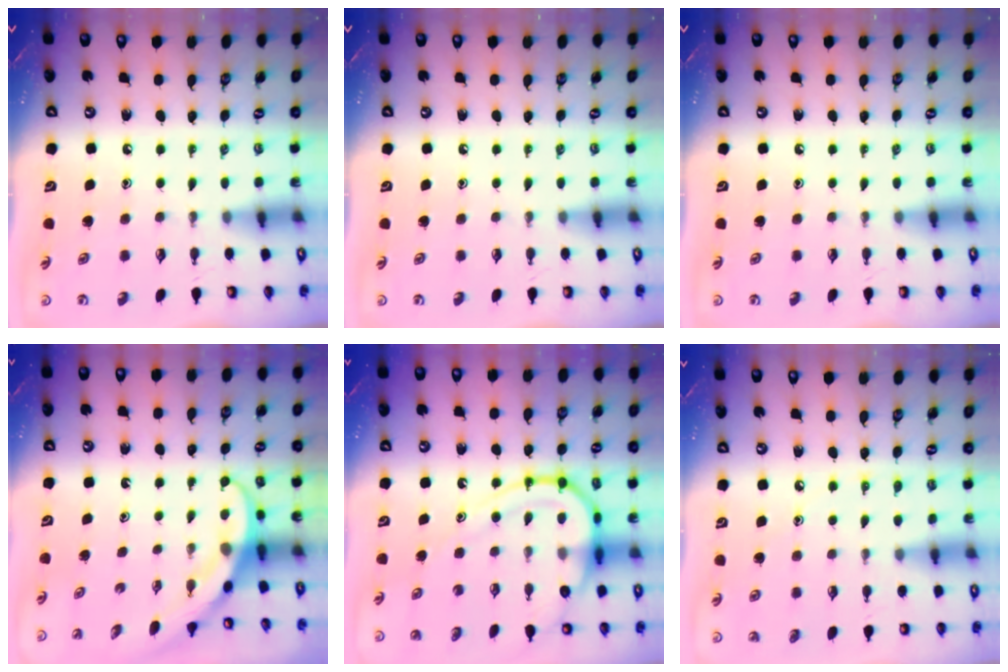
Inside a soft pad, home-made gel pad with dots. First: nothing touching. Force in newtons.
{"total": 0.0}
{"total": 0.0}
{"total": 4.0, "press": 3.9, "slide": 0.3}
{"total": 14.9, "press": 14.8, "slide": 1.6}
{"total": 4.5, "press": 4.5, "slide": 0.4}